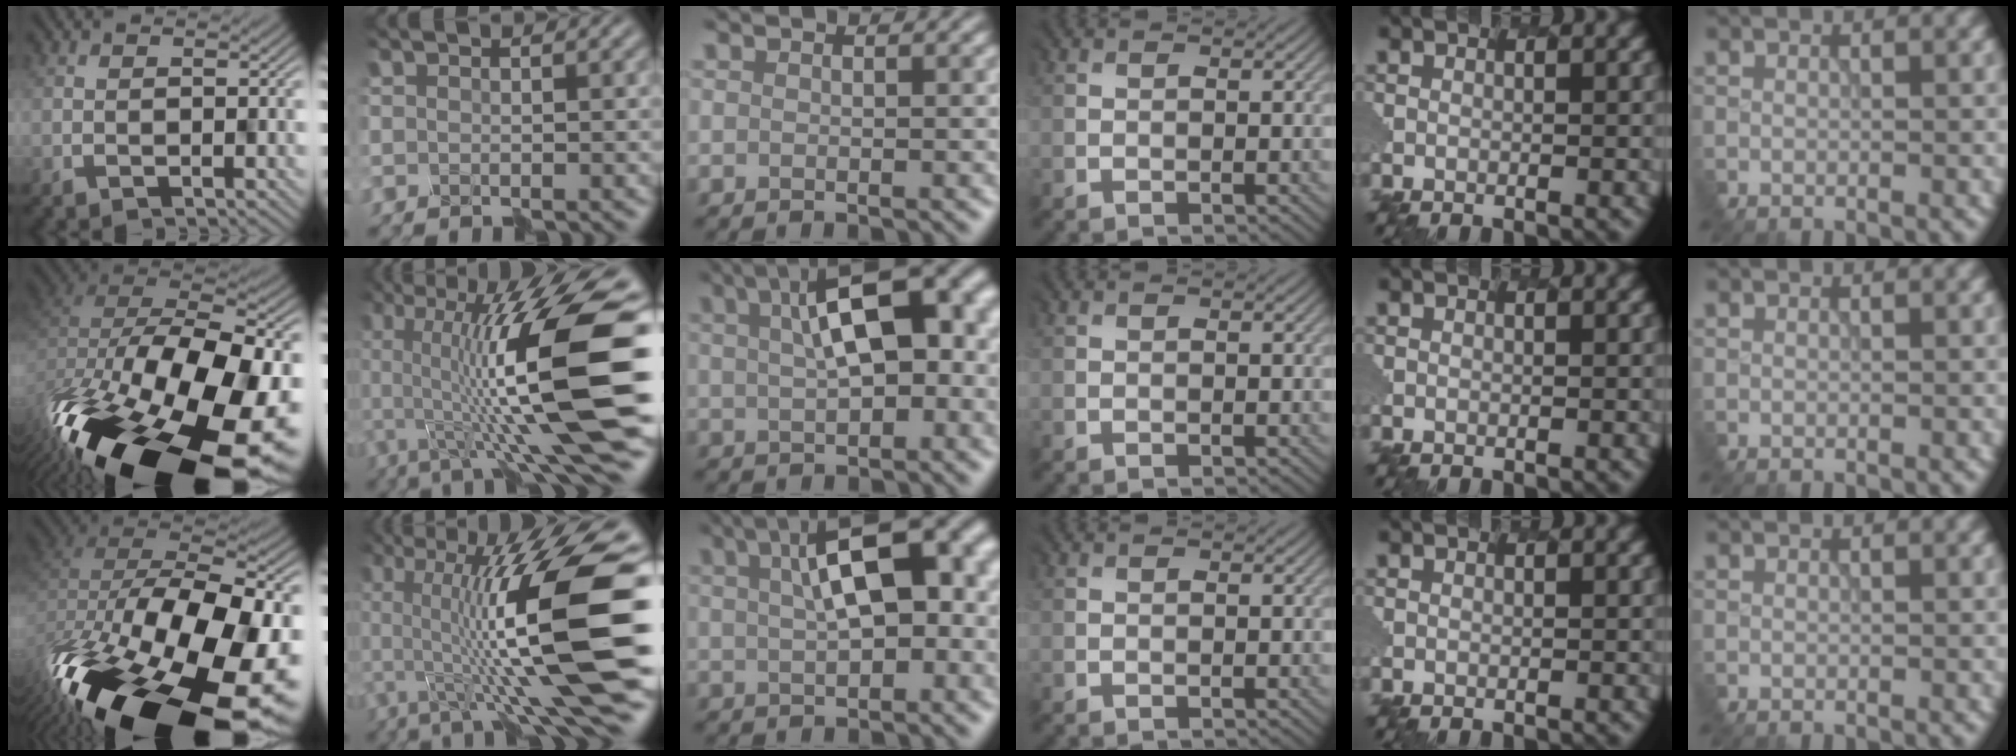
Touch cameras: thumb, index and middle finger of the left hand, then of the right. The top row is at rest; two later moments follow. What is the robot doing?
{"motion": "disassemble", "object": "hinged jar"}